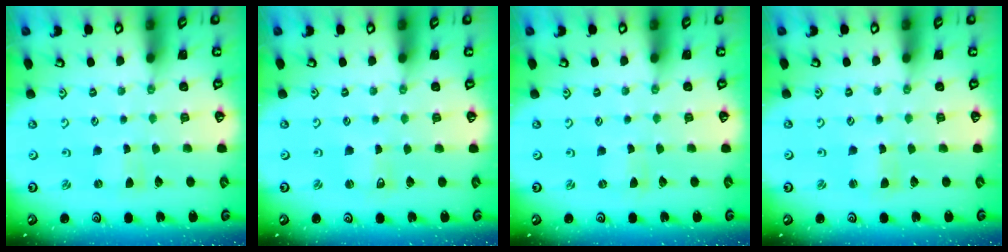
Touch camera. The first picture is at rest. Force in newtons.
{"total": 0.6, "press": 0.6, "slide": 0.1}
{"total": 0.0}
{"total": 1.2, "press": 1.1, "slide": 0.3}